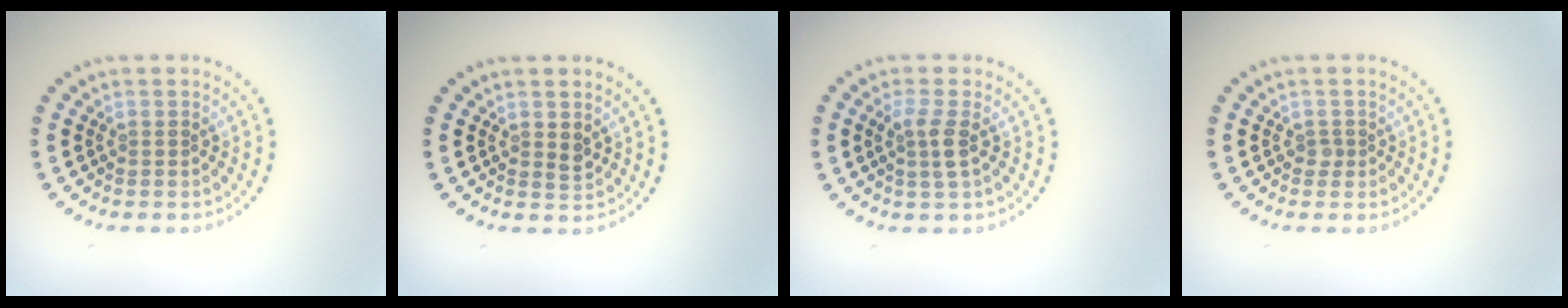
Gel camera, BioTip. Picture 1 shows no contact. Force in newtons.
{"total": 1.0, "press": 1.0, "slide": 0.3}
{"total": 2.0, "press": 1.7, "slide": 1.0}
{"total": 0.6, "press": 0.5, "slide": 0.4}